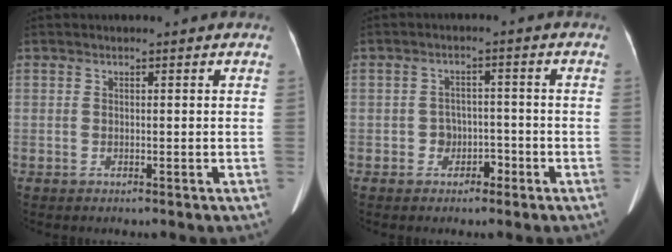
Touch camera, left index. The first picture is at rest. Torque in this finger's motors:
{"motor_torque": [-0.04, 0.06, 0.03, -0.01]}